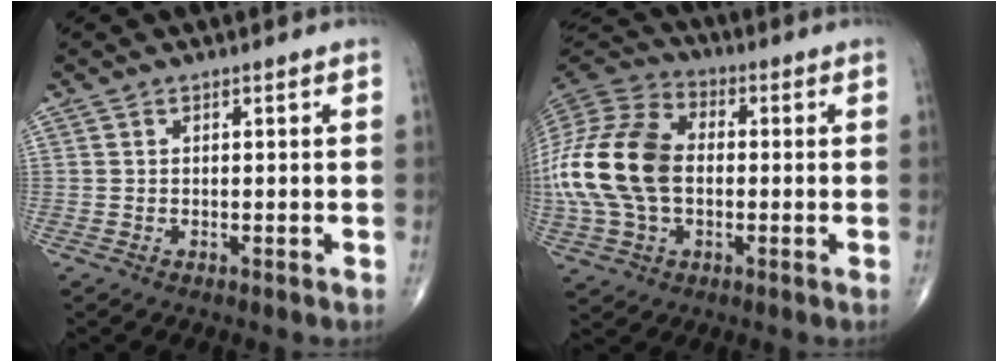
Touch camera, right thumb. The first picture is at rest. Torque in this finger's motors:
{"motor_torque": [1.79, 3.22, 2.03, -0.27, 0.57]}